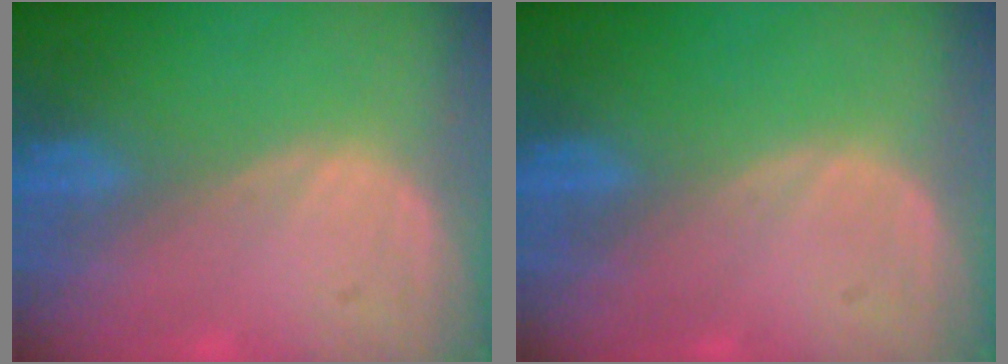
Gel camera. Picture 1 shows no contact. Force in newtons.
{"total": 0.0}